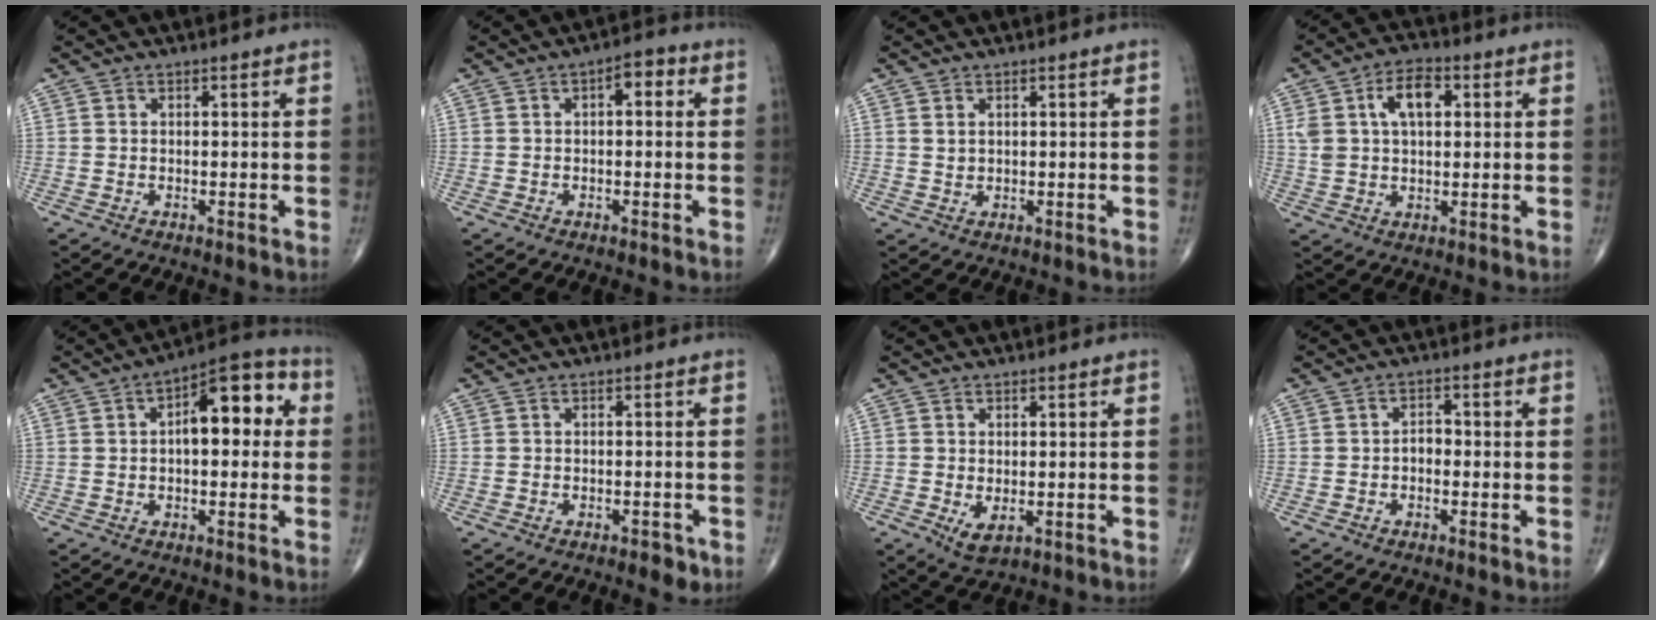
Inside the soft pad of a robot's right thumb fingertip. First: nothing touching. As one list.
[{"total": 3.9, "force": [0.8, 1.9, 3.3], "torque": [-0.037, 0.013, 0.003]}, {"total": 1.2, "force": [0.7, 0.7, 0.7], "torque": [-0.008, -0.006, 0.017]}, {"total": 9.4, "force": [2.8, 5.3, 7.2], "torque": [-0.119, 0.011, 0.046]}, {"total": 12.5, "force": [2.1, 5.8, 10.9], "torque": [-0.127, 0.032, 0.022]}, {"total": 2.1, "force": [-1.2, 1.0, 1.4], "torque": [-0.015, 0.004, -0.012]}, {"total": 3.1, "force": [-0.5, 1.6, 2.6], "torque": [-0.040, -0.005, 0.004]}, {"total": 2.1, "force": [-0.7, 1.4, 1.4], "torque": [-0.011, 0.010, -0.017]}]